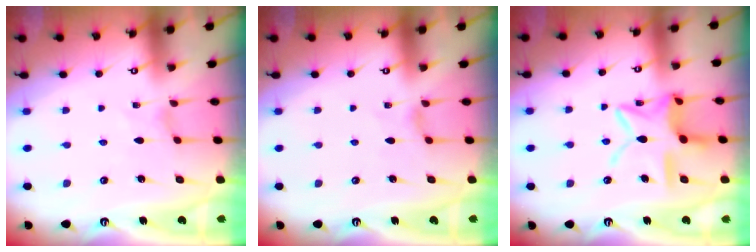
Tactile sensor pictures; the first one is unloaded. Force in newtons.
{"total": 0.9, "press": 0.9, "slide": 0.2}
{"total": 13.4, "press": 13.3, "slide": 1.2}